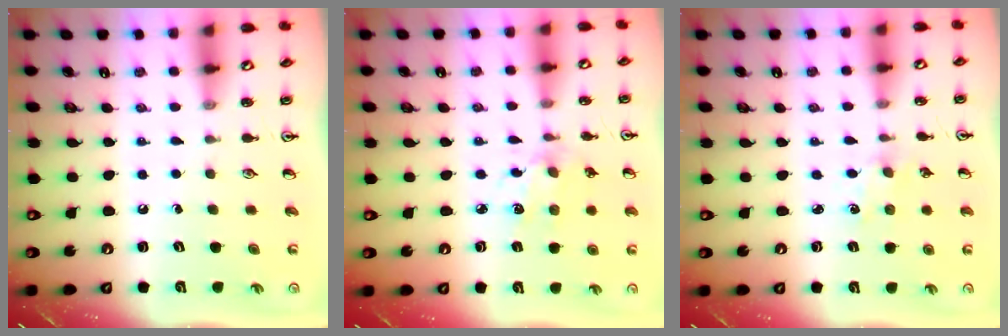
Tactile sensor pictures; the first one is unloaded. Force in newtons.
{"total": 6.1, "press": 6.1, "slide": 0.3}
{"total": 1.0, "press": 0.9, "slide": 0.4}